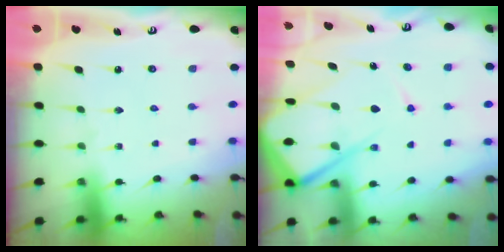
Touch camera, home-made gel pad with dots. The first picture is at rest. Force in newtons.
{"total": 16.8, "press": 16.7, "slide": 1.9}